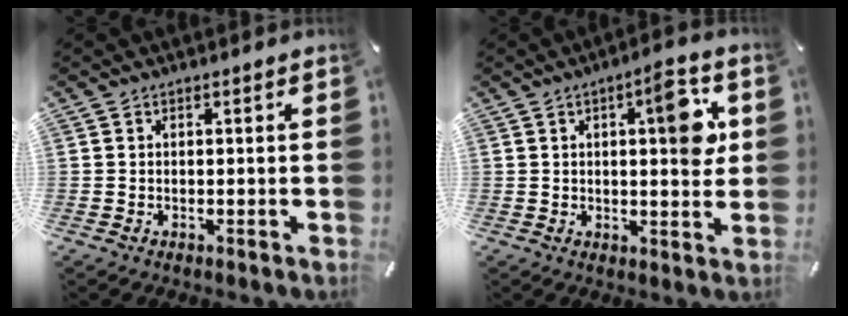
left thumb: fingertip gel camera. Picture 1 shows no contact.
{"total": 10.7, "force": [3.6, 3.5, 9.5], "torque": [-0.117, -0.015, 0.050]}